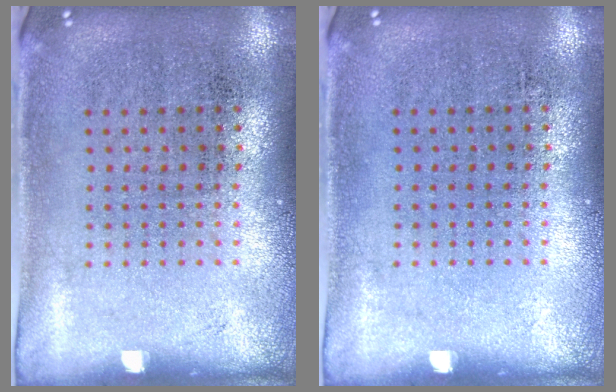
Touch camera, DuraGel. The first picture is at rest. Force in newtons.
{"total": 0.0}